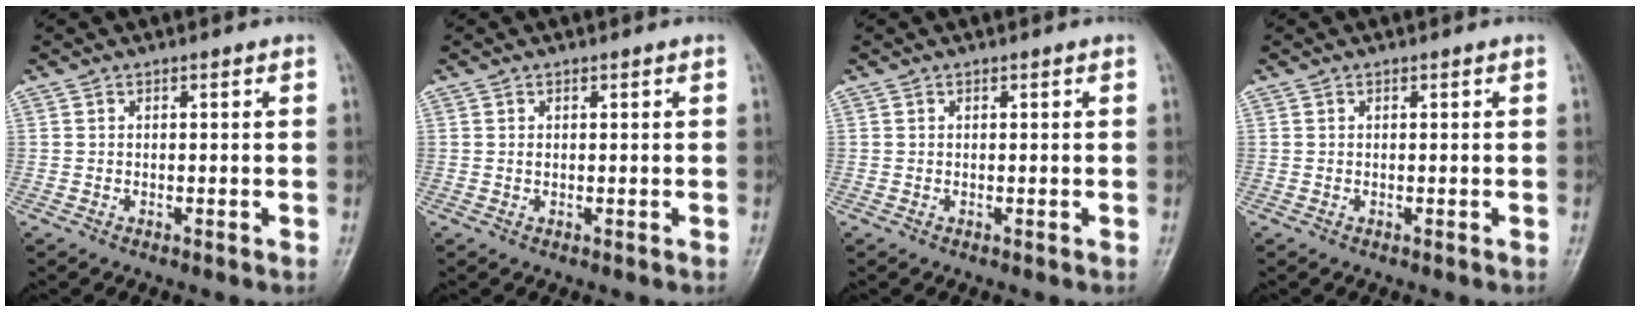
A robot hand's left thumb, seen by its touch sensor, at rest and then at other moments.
{"total": 0.5, "force": [0.2, 0.3, 0.3], "torque": [-0.006, -0.001, 0.005]}
{"total": 0.0}
{"total": 0.0}